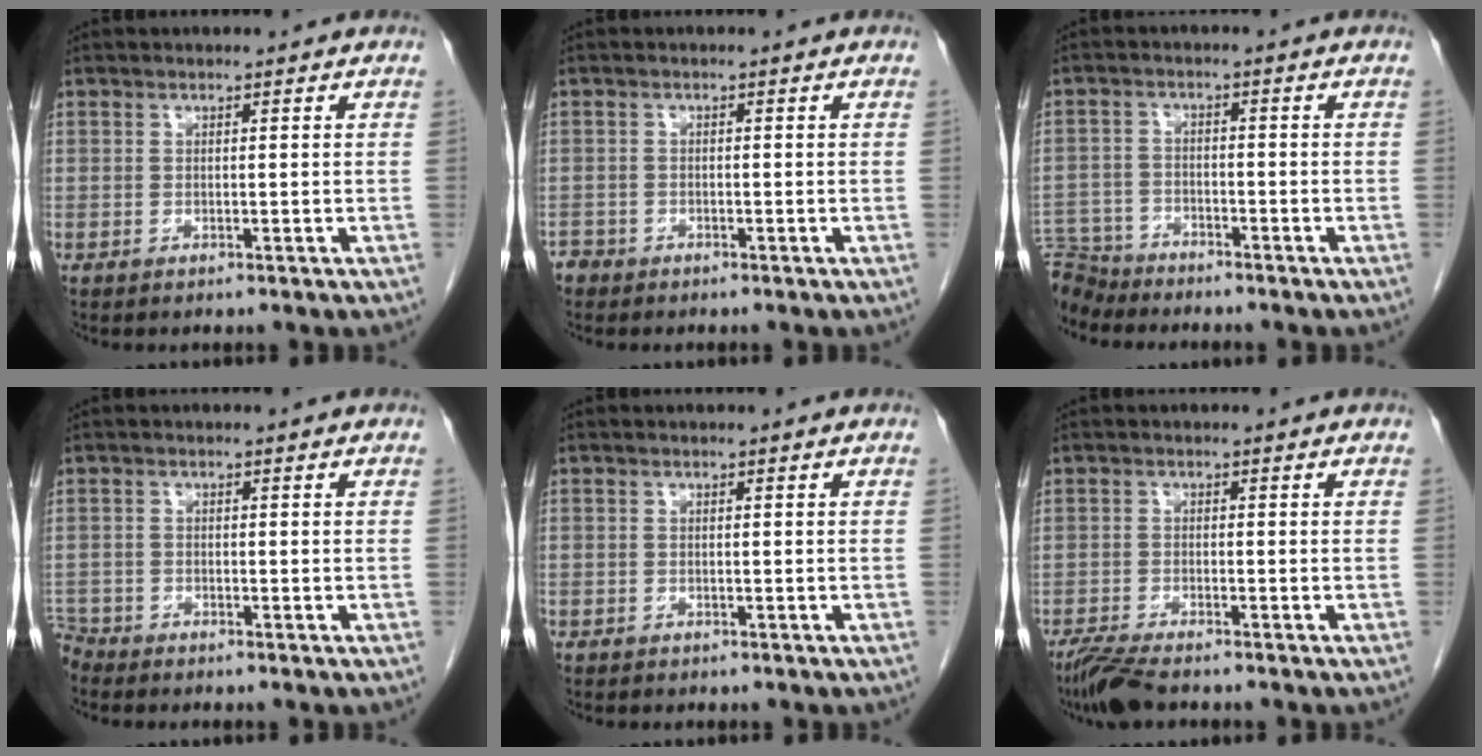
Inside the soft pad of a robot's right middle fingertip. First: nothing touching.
{"total": 1.6, "force": [-1.4, 0.8, -0.1], "torque": [0.001, 0.002, -0.025]}
{"total": 7.1, "force": [-6.9, 1.6, 0.3], "torque": [-0.005, -0.002, -0.130]}
{"total": 2.9, "force": [-2.8, 0.6, -0.3], "torque": [0.009, -0.007, -0.053]}
{"total": 1.0, "force": [-0.8, 0.6, 0.1], "torque": [-0.002, 0.003, -0.012]}
{"total": 4.9, "force": [-4.2, 0.4, 2.6], "torque": [-0.051, -0.016, -0.079]}